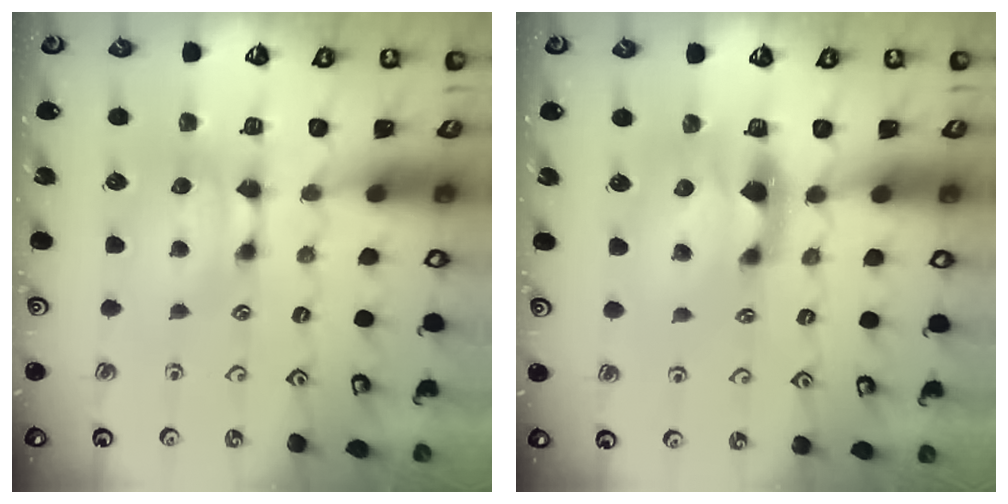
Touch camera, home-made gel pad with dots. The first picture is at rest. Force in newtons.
{"total": 3.1, "press": 2.8, "slide": 1.4}